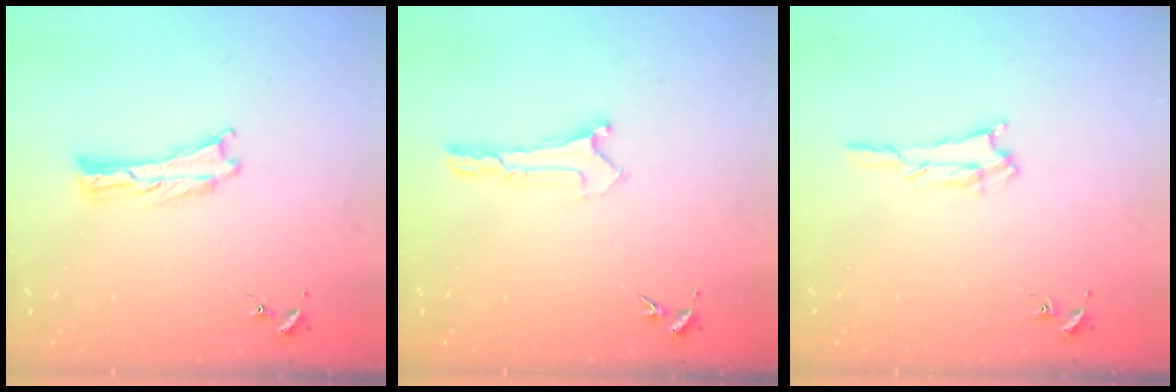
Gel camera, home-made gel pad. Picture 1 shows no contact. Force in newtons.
{"total": 0.0}
{"total": 1.6, "press": 1.6, "slide": 0.3}